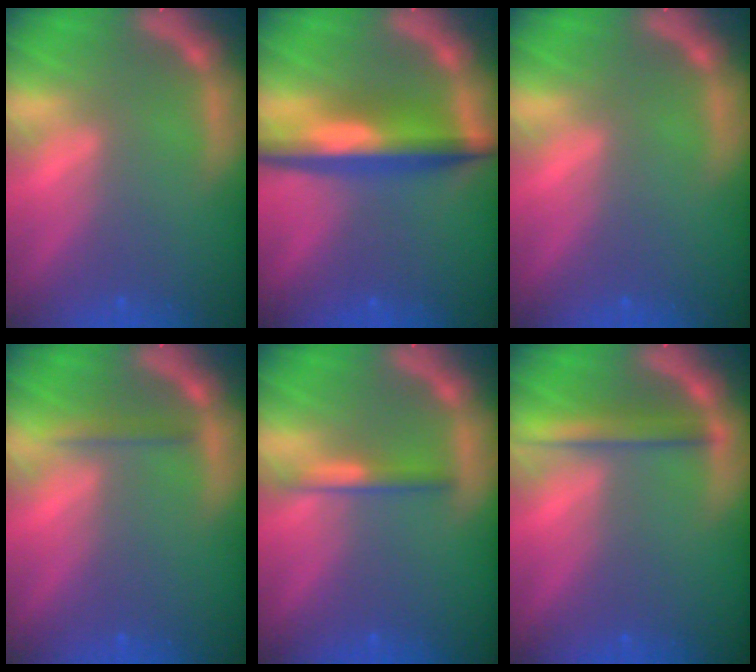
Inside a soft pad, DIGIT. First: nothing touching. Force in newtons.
{"total": 6.5}
{"total": 0.0}
{"total": 1.4}
{"total": 1.9}
{"total": 2.9}